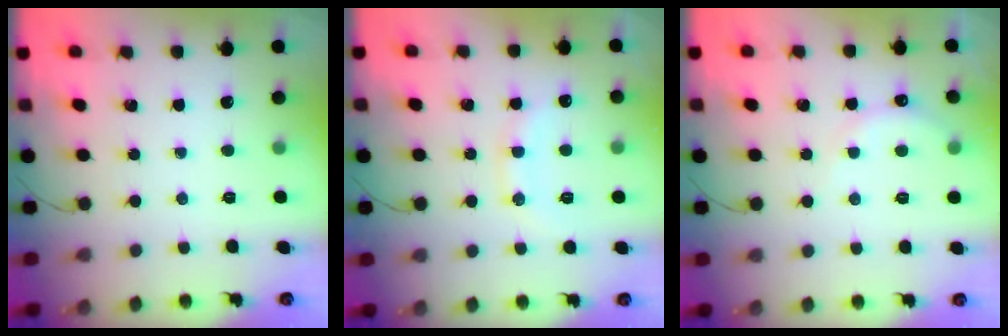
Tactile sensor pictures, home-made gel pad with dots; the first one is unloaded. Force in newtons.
{"total": 10.9, "press": 10.8, "slide": 0.9}
{"total": 7.6, "press": 7.5, "slide": 1.3}